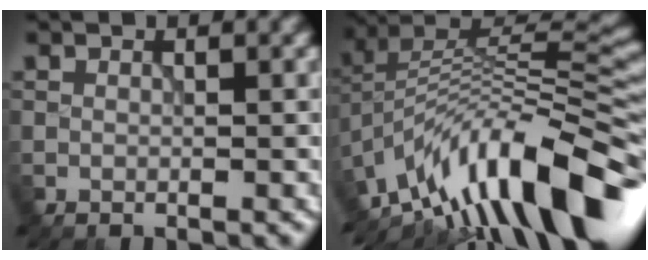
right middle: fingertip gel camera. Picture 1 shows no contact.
{"total": 13.0, "force": [-6.8, 4.5, 10.2], "torque": [-0.174, 0.042, -0.126]}